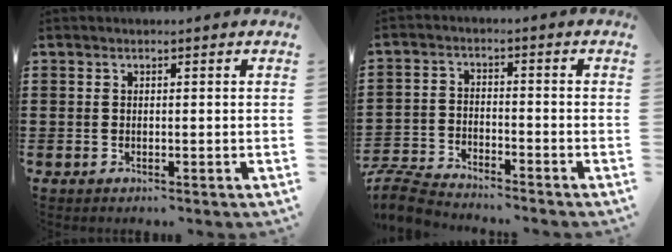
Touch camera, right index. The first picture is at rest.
{"total": 5.4, "force": [-5.3, 0.5, 0.8], "torque": [-0.035, 0.002, -0.110]}